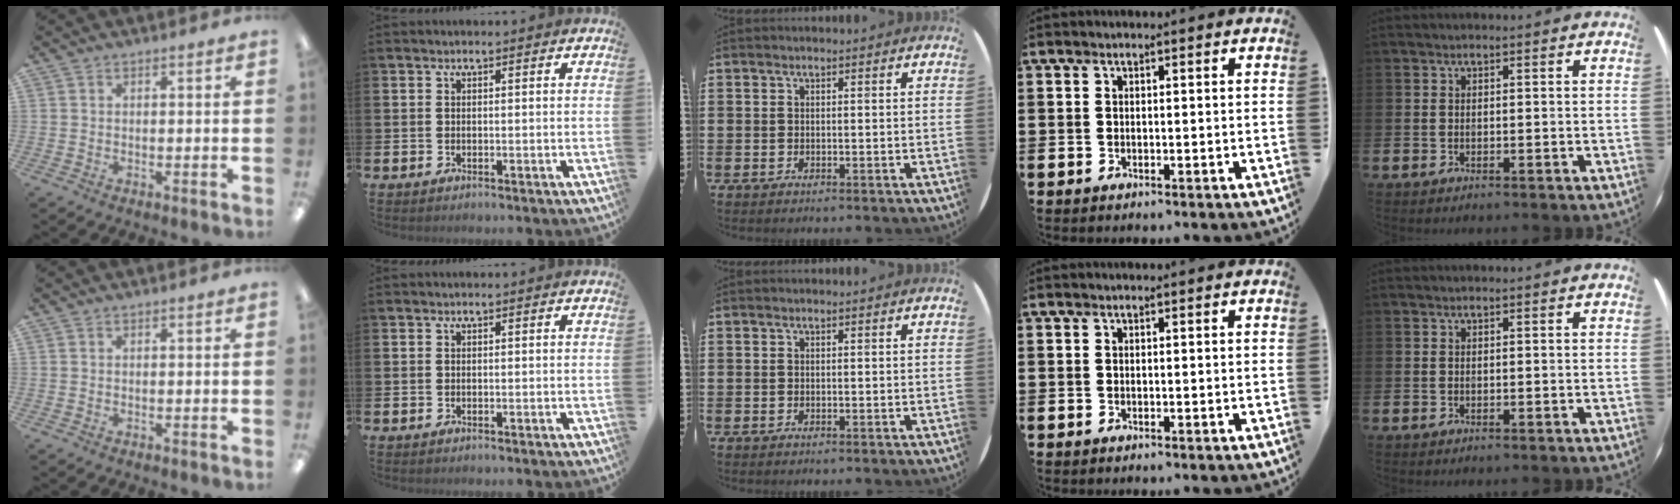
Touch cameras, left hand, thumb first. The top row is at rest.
{}